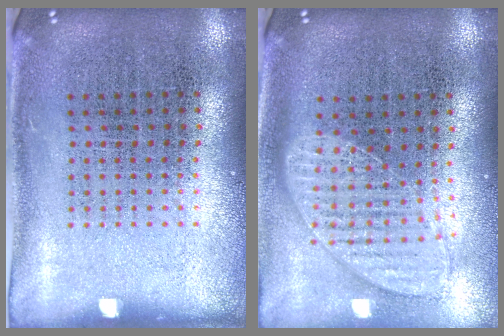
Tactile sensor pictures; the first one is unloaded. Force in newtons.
{"total": 1.2, "press": 1.2, "slide": 0.3}